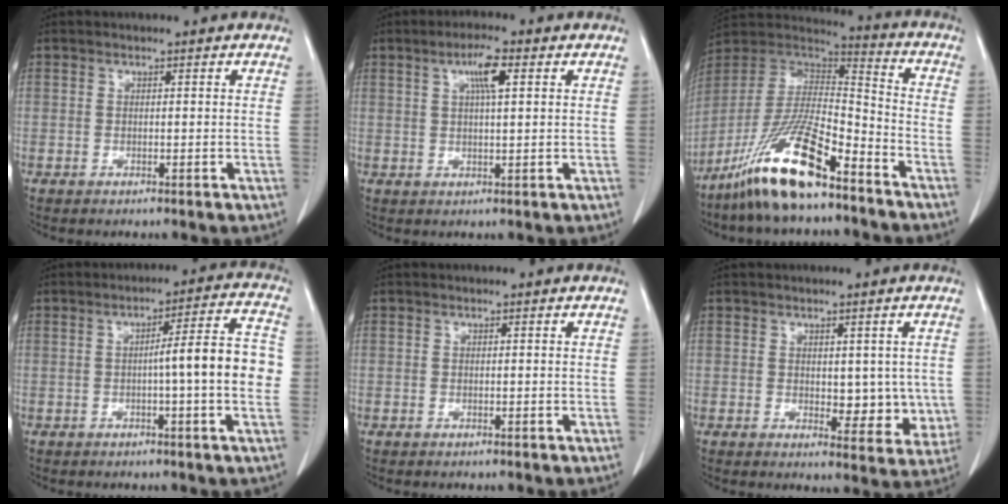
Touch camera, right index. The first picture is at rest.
{"total": 4.6, "force": [1.8, 0.5, 4.2], "torque": [-0.078, 0.004, 0.031]}
{"total": 17.5, "force": [-12.1, 3.0, 12.3], "torque": [-0.256, -0.011, -0.225]}
{"total": 9.6, "force": [-0.8, 0.3, 9.5], "torque": [-0.124, 0.023, -0.016]}
{"total": 0.0}
{"total": 7.8, "force": [0.2, 4.1, 6.6], "torque": [-0.058, -0.012, 0.013]}